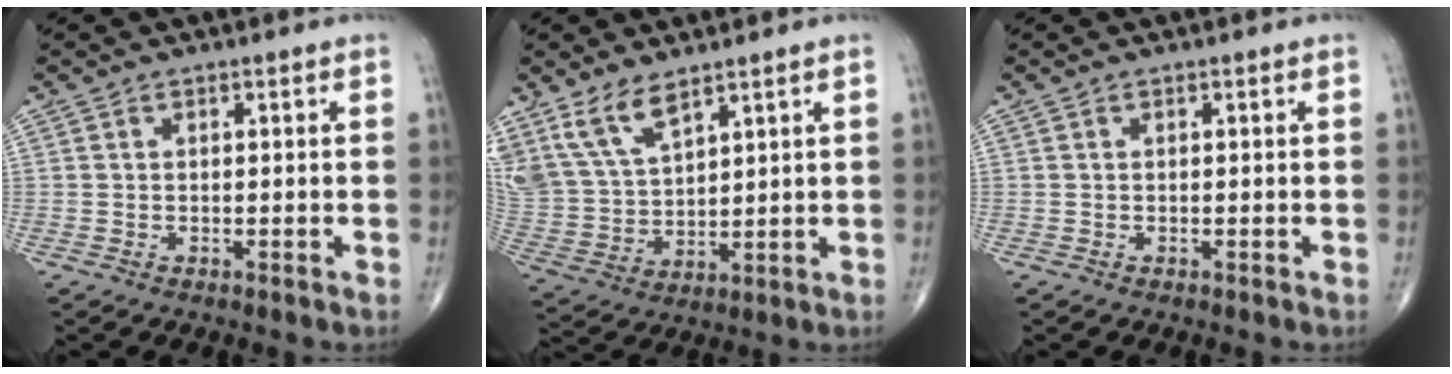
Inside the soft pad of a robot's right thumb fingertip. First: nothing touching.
{"total": 11.4, "force": [7.7, 5.2, 6.5], "torque": [-0.122, -0.027, 0.174]}
{"total": 0.0}